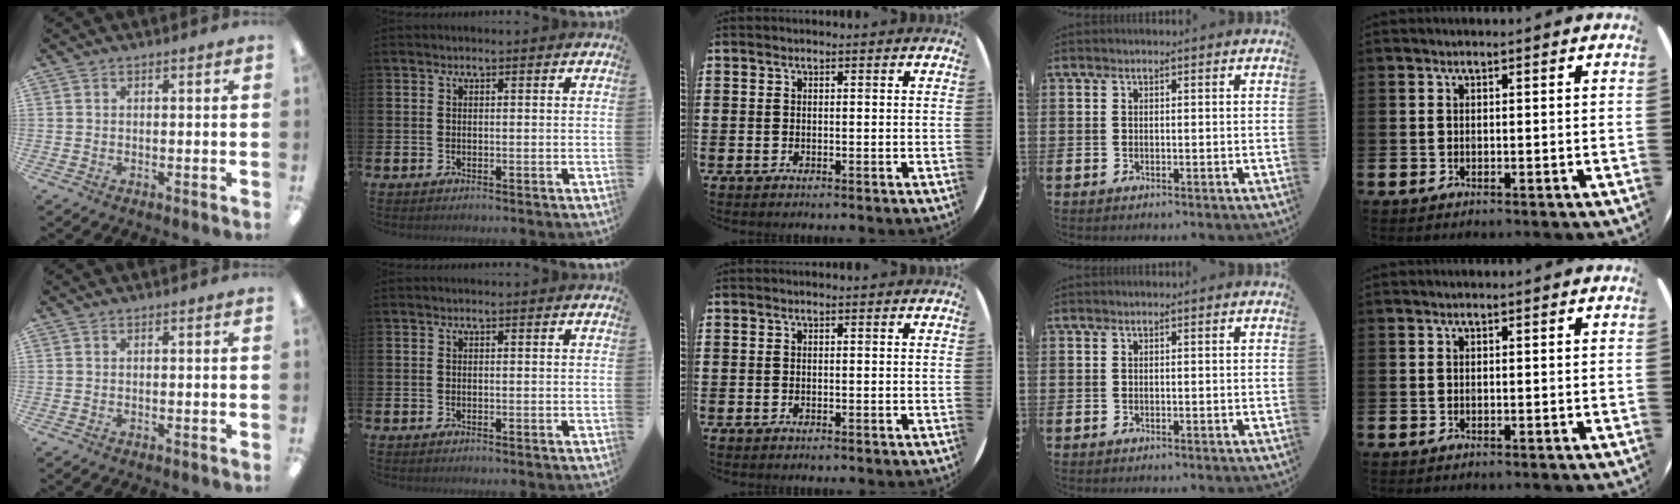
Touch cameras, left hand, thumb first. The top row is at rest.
{}